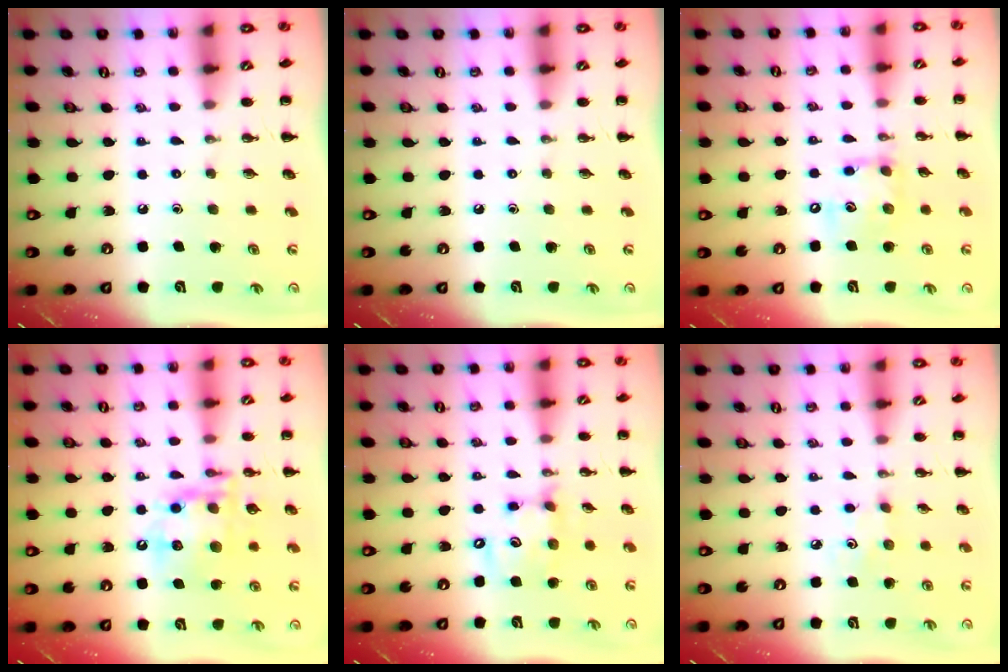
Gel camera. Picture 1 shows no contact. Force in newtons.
{"total": 0.0}
{"total": 11.2, "press": 11.0, "slide": 1.9}
{"total": 15.2, "press": 14.9, "slide": 2.6}
{"total": 12.9, "press": 12.6, "slide": 2.8}
{"total": 2.6, "press": 2.5, "slide": 0.8}